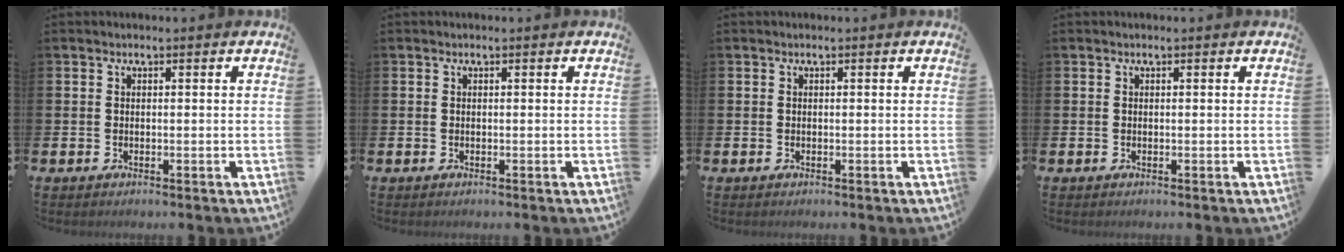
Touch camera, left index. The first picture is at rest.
{"total": 0.0}
{"total": 0.0}
{"total": 0.0}